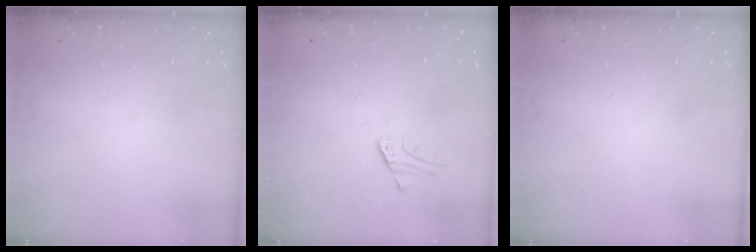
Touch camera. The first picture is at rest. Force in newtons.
{"total": 2.4, "press": 2.4, "slide": 0.2}
{"total": 0.0}